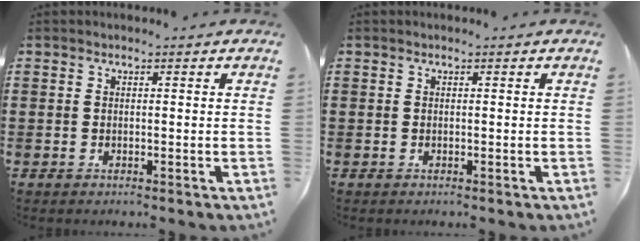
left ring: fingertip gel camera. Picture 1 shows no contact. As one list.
[{"total": 0.0}]